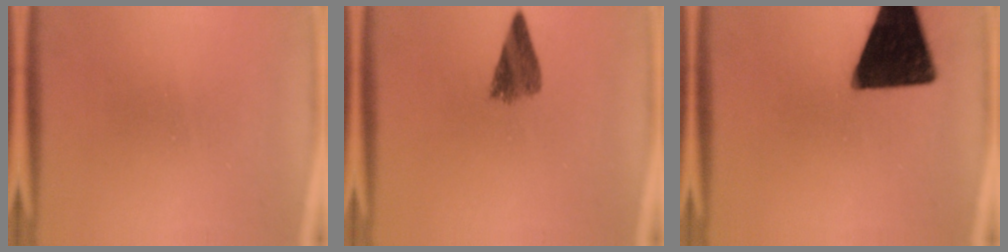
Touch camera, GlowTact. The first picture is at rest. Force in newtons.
{"total": 4.4}
{"total": 17.1}